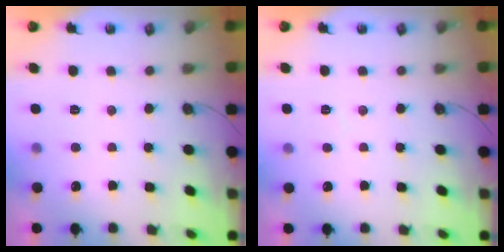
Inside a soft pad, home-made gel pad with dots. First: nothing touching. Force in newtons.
{"total": 3.4, "press": 3.4, "slide": 0.5}